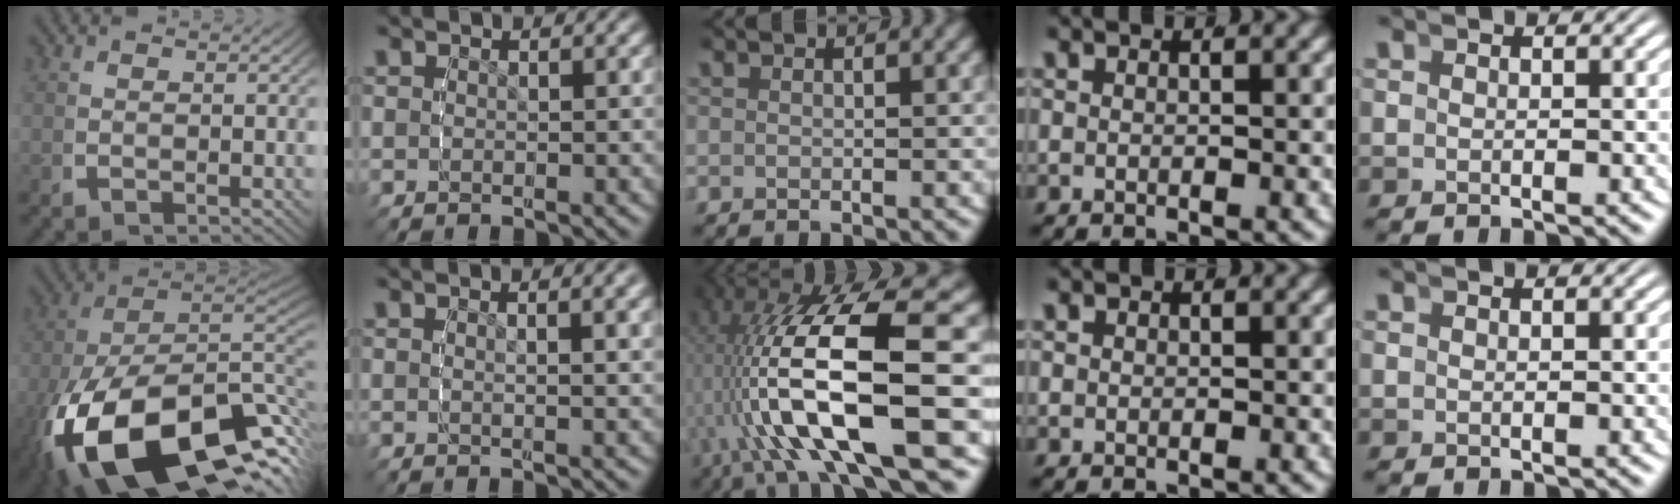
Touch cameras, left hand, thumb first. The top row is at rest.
{"thumb": {"total": 25.3, "force": [-5.1, 16.1, 18.8], "torque": [-0.335, -0.073, -0.054]}, "index": {"total": 1.6, "force": [0.6, 0.0, 1.5], "torque": [-0.024, -0.001, 0.009]}, "middle": {"total": 13.3, "force": [-0.4, 4.9, 12.4], "torque": [-0.212, 0.002, -0.003]}, "ring": {"total": 0.6, "force": [0.2, 0.5, 0.2], "torque": [-0.009, -0.007, 0.006]}}